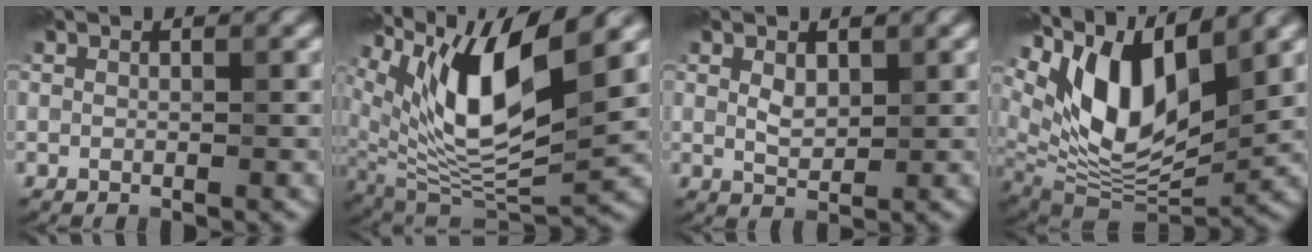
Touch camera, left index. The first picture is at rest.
{"total": 11.6, "force": [5.2, 3.5, 9.8], "torque": [-0.183, -0.002, 0.102]}
{"total": 1.7, "force": [0.8, 0.9, 1.1], "torque": [-0.023, -0.001, 0.018]}
{"total": 11.4, "force": [5.1, 4.8, 9.0], "torque": [-0.166, -0.006, 0.099]}